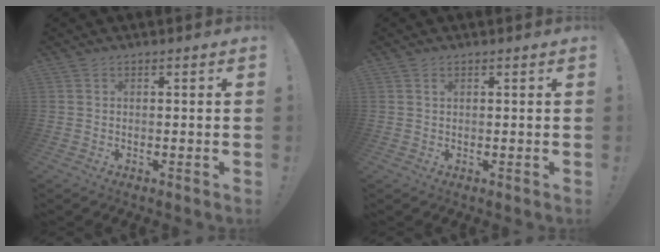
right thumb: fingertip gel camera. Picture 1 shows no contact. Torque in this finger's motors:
{"motor_torque": [0.00, -0.09, -0.07, 0.15, 0.06]}